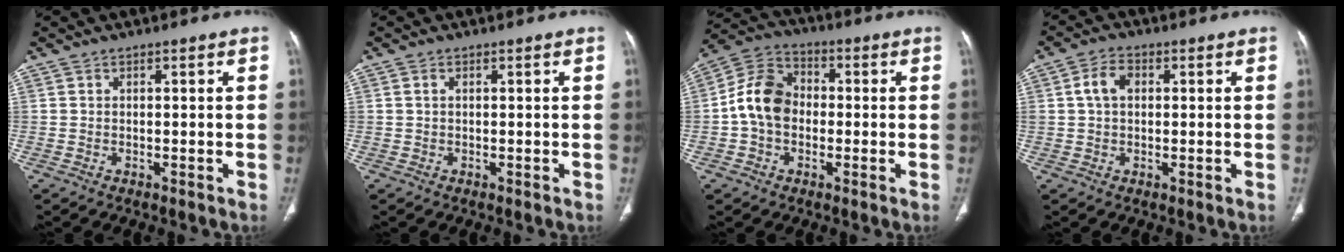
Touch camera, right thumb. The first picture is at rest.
{"total": 0.5, "force": [0.2, 0.3, 0.4], "torque": [-0.011, 0.005, 0.005]}
{"total": 10.4, "force": [-0.8, 7.9, 6.7], "torque": [-0.115, 0.032, -0.028]}
{"total": 4.5, "force": [0.9, 3.0, 3.2], "torque": [-0.061, 0.011, 0.017]}